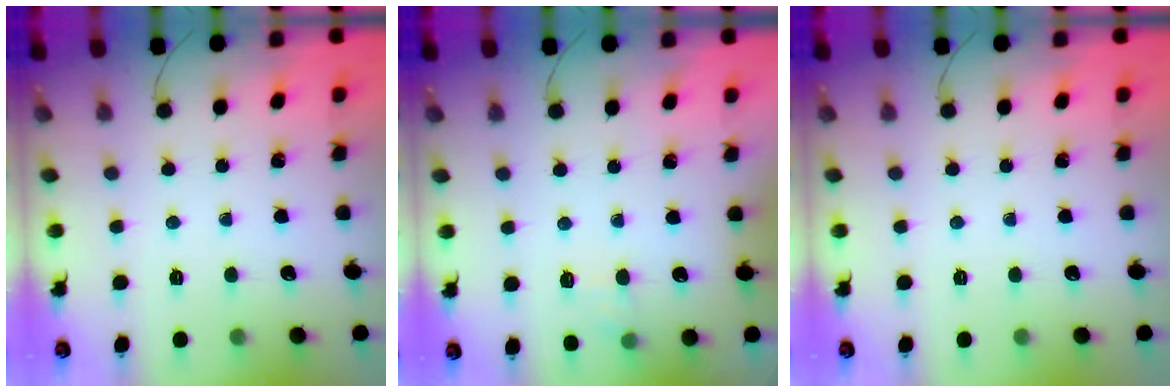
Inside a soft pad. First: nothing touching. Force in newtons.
{"total": 6.4, "press": 6.2, "slide": 1.4}
{"total": 0.0}